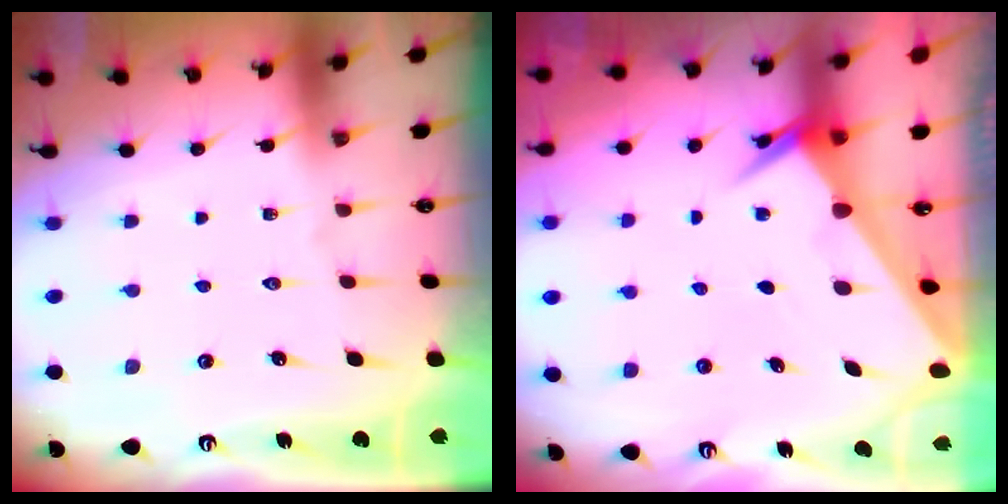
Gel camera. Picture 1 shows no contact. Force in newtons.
{"total": 2.6, "press": 2.6, "slide": 0.2}